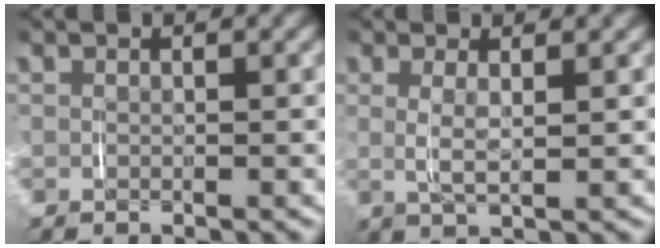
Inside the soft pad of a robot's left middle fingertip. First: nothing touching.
{"total": 2.9, "force": [0.7, 0.7, 2.8], "torque": [-0.056, -0.004, 0.019]}